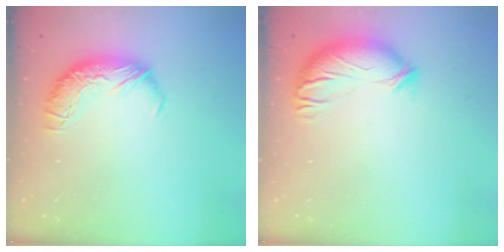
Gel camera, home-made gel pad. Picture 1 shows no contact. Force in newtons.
{"total": 3.9, "press": 3.0, "slide": 2.6}